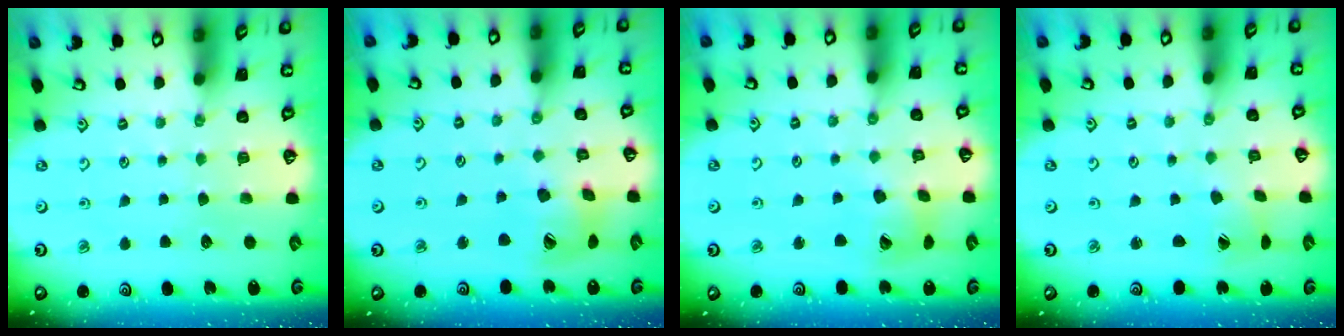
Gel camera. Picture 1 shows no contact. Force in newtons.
{"total": 14.9, "press": 14.7, "slide": 2.3}
{"total": 10.8, "press": 10.7, "slide": 1.4}
{"total": 2.2, "press": 2.2, "slide": 0.1}